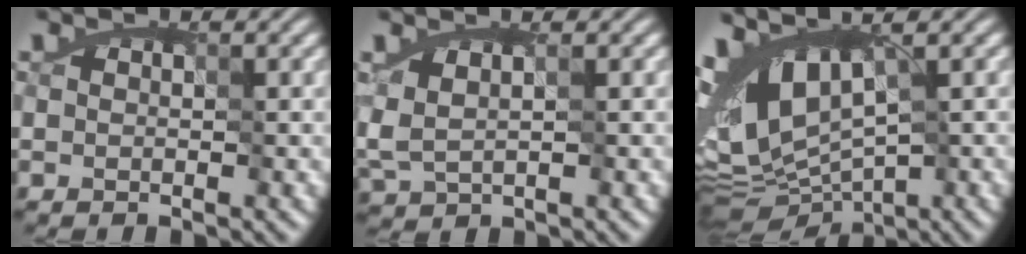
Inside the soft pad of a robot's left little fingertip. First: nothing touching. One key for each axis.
{"total": 2.3, "fx": 0.4, "fy": 1.2, "fz": 2.0, "tx": -0.047, "ty": 0.000, "tz": 0.009}
{"total": 9.1, "fx": 1.0, "fy": 5.2, "fz": 7.4, "tx": -0.129, "ty": 0.002, "tz": 0.035}